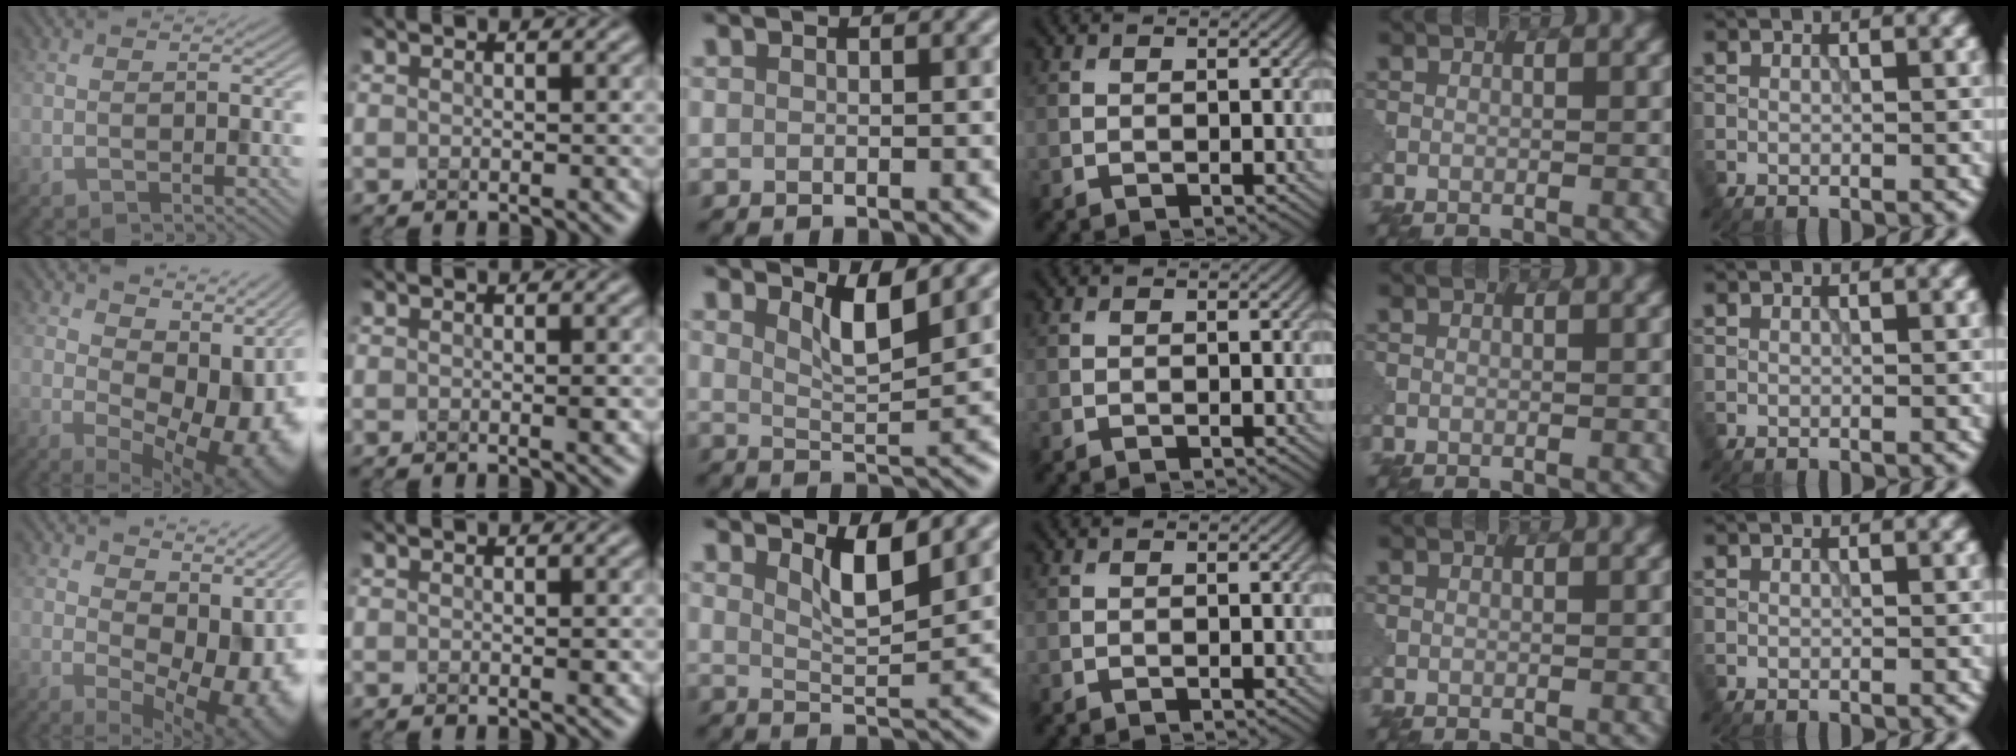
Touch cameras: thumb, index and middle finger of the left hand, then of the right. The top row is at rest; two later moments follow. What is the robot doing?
{"motion": "shake", "object": "salt shaker"}